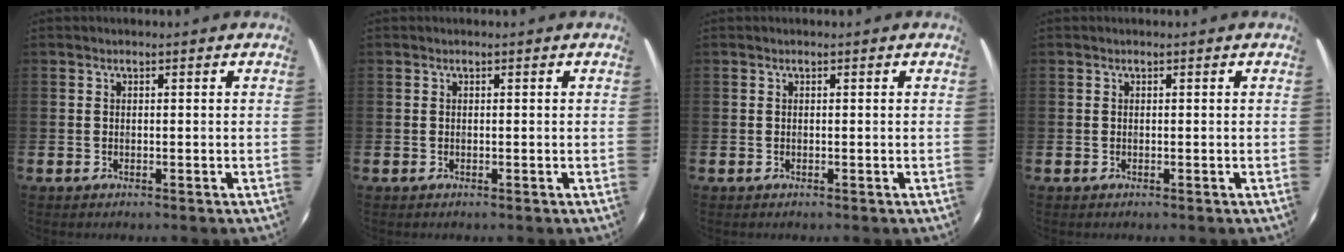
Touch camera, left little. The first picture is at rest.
{"total": 0.0}
{"total": 0.0}
{"total": 0.0}